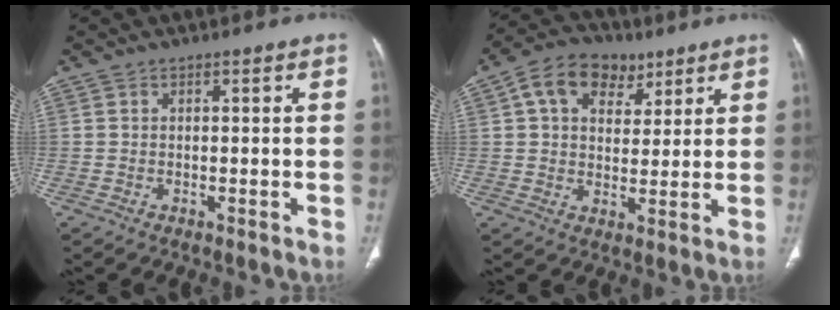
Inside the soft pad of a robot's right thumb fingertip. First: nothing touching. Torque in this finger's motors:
{"motor_torque": [0.06, 0.07, 0.68, -0.47, 0.07]}